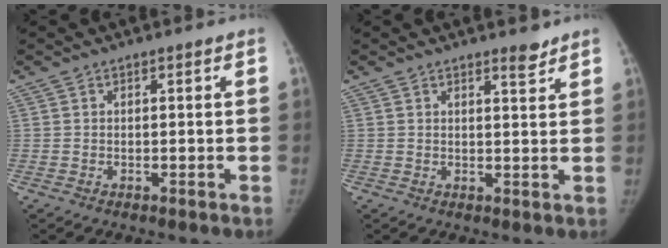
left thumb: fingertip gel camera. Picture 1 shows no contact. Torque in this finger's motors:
{"motor_torque": [0.48, -0.27, 0.52, 0.02, 0.09]}